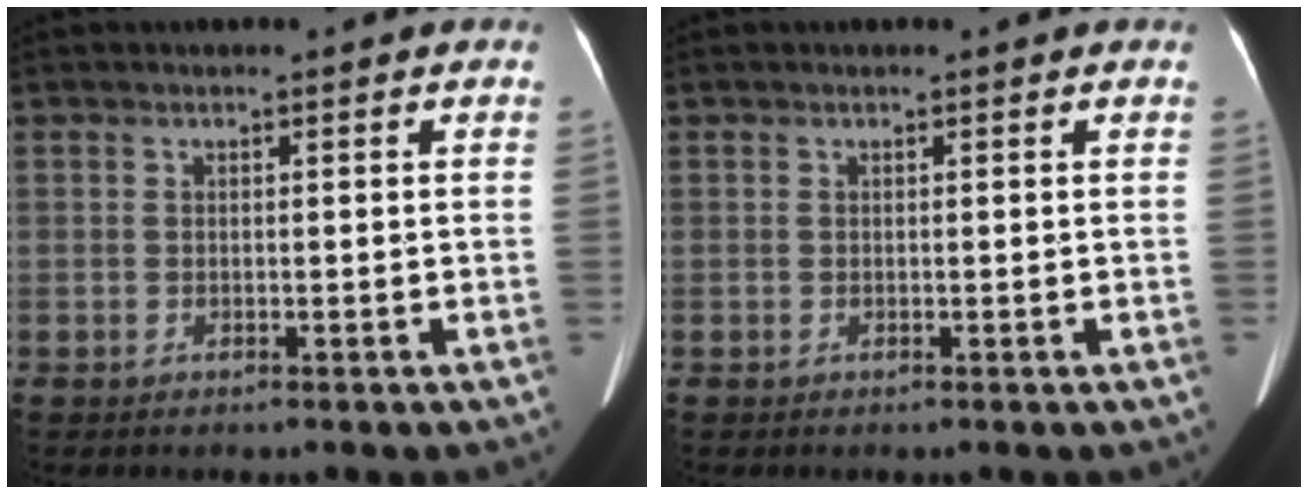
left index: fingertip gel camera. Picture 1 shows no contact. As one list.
[{"total": 0.0}]